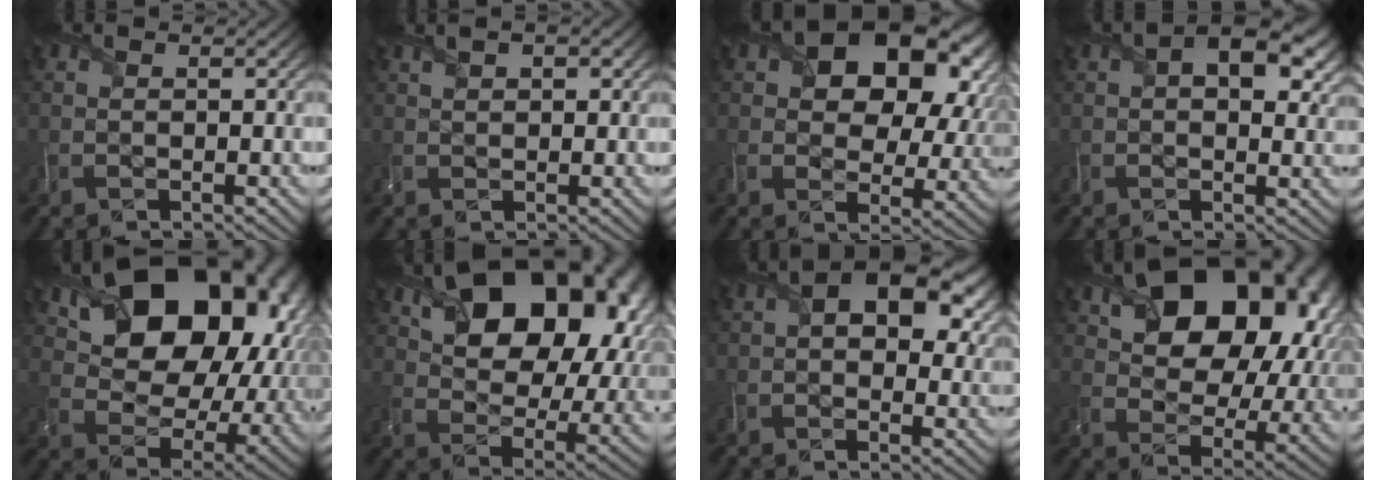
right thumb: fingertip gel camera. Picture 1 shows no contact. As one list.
[{"total": 3.5, "force": [2.0, 1.6, 2.4], "torque": [-0.045, 0.005, 0.026]}, {"total": 14.2, "force": [5.0, 9.1, 9.6], "torque": [-0.142, -0.002, 0.085]}, {"total": 9.1, "force": [3.5, 4.8, 6.9], "torque": [-0.101, 0.007, 0.050]}, {"total": 20.4, "force": [8.4, 13.7, 12.6], "torque": [-0.211, 0.002, 0.173]}, {"total": 20.6, "force": [9.2, 12.3, 13.7], "torque": [-0.209, 0.025, 0.159]}, {"total": 11.3, "force": [3.6, 6.5, 8.5], "torque": [-0.135, 0.003, 0.052]}, {"total": 18.7, "force": [8.0, 11.6, 12.3], "torque": [-0.186, 0.014, 0.134]}]